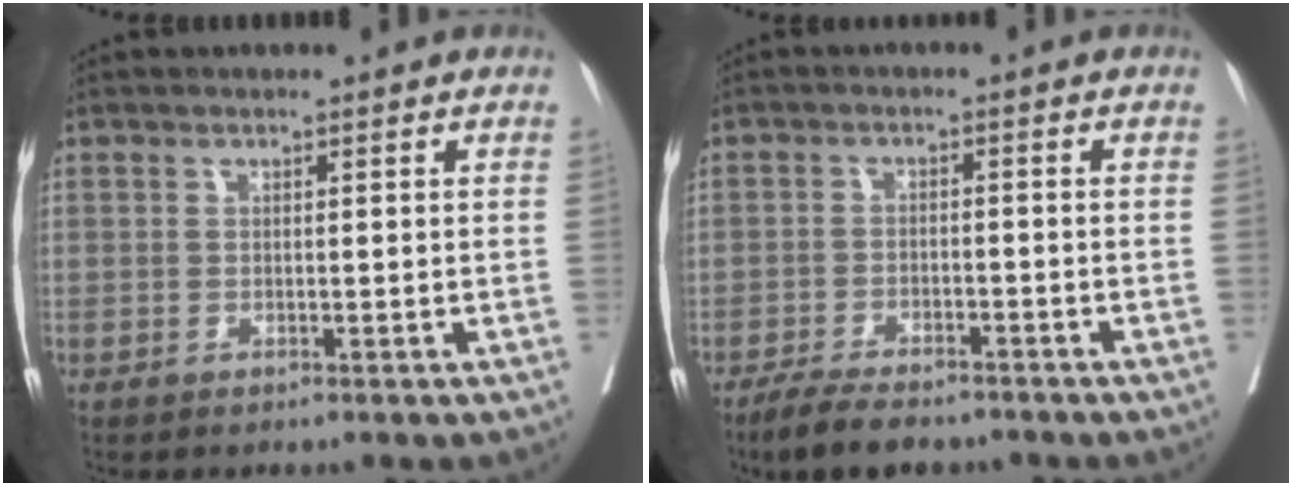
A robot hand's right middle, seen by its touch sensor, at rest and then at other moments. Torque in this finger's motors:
{"motor_torque": [0.16, -0.12, 0.07, 0.04]}